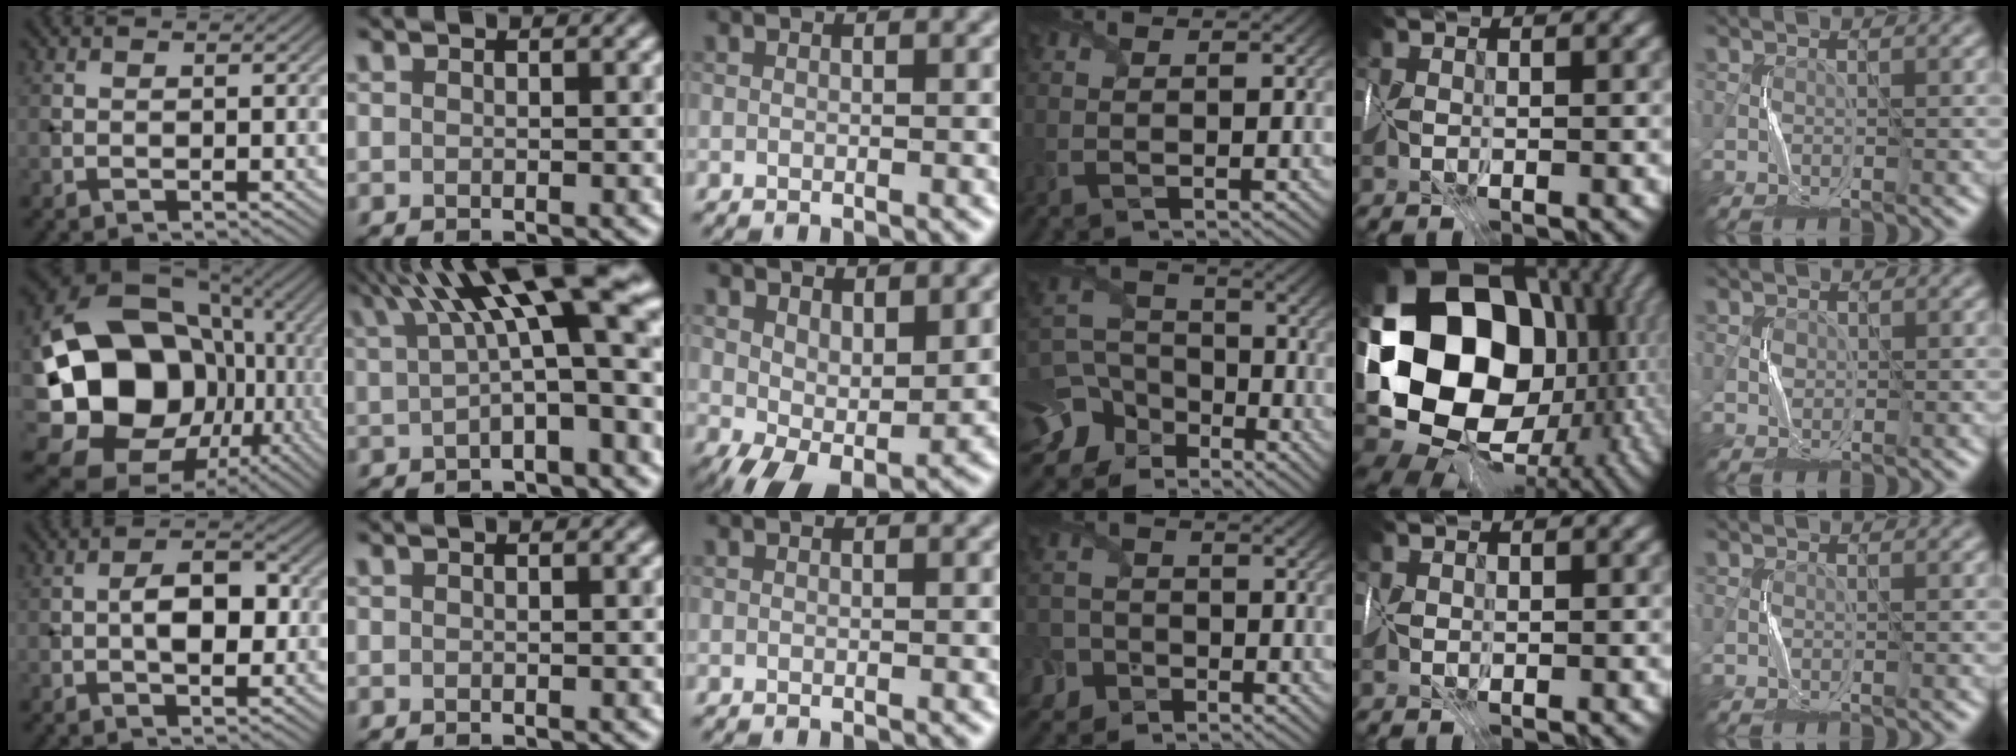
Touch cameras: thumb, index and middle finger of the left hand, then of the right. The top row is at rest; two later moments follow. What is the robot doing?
{"motion": "fold", "object": "map"}